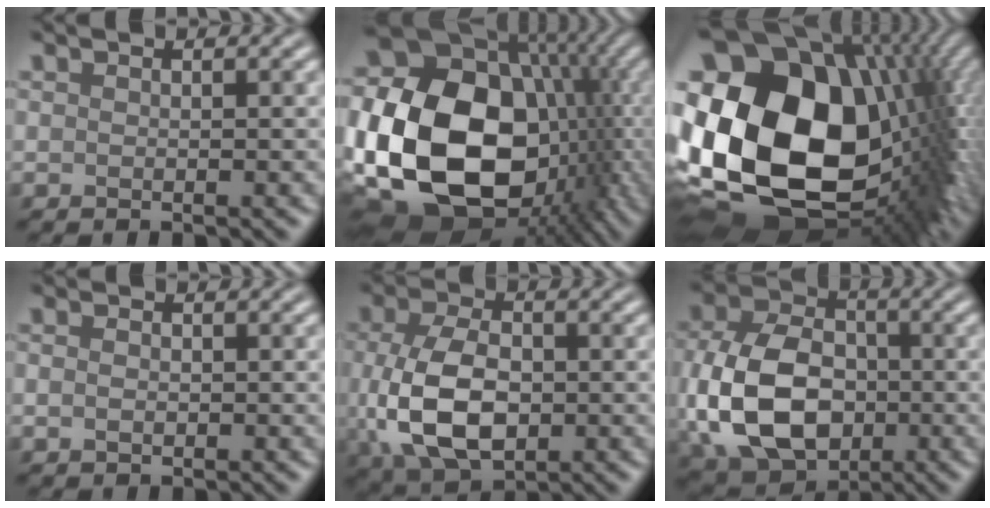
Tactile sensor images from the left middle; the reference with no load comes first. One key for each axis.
{"total": 22.0, "fx": -2.0, "fy": 16.5, "fz": 14.5, "tx": -0.326, "ty": -0.017, "tz": -0.015}
{"total": 21.1, "fx": 1.1, "fy": 14.2, "fz": 15.6, "tx": -0.351, "ty": -0.030, "tz": 0.052}
{"total": 1.0, "fx": -0.1, "fy": 0.7, "fz": 0.7, "tx": -0.015, "ty": 0.002, "tz": -0.004}
{"total": 8.5, "fx": -0.9, "fy": 5.4, "fz": 6.6, "tx": -0.158, "ty": -0.012, "tz": -0.010}
{"total": 12.0, "fx": -1.9, "fy": 8.5, "fz": 8.2, "tx": -0.190, "ty": -0.013, "tz": -0.040}